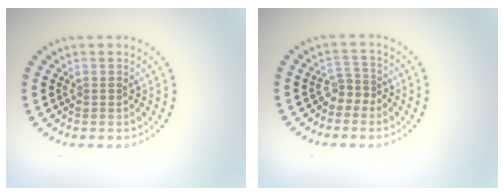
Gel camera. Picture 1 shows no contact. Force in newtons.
{"total": 1.8, "press": 1.1, "slide": 1.4}